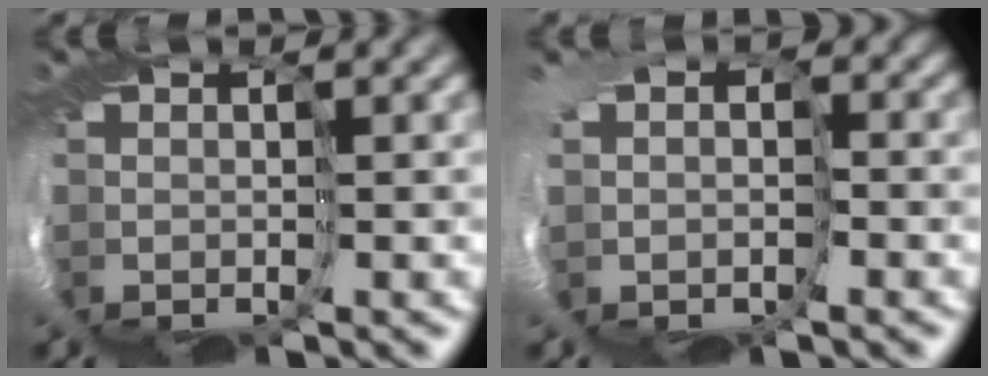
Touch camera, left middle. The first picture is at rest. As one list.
[{"total": 3.8, "force": [-0.3, 3.2, 2.0], "torque": [-0.044, -0.015, -0.002]}]